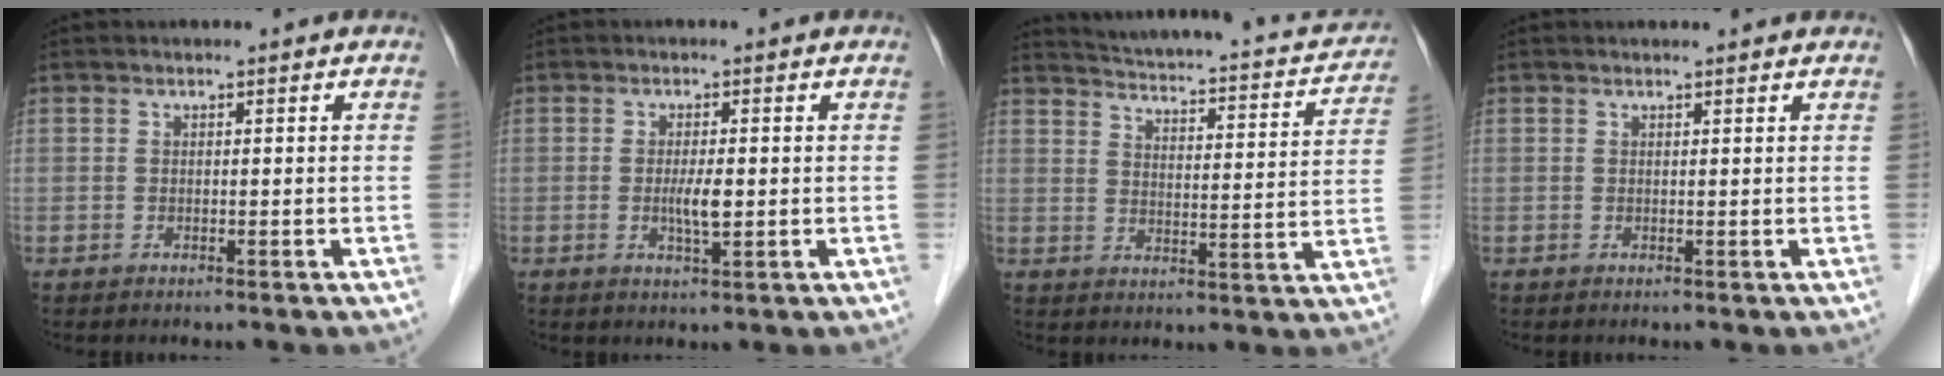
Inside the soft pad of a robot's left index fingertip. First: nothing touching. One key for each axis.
{"total": 2.8, "fx": -0.2, "fy": 0.4, "fz": 2.8, "tx": -0.054, "ty": -0.004, "tz": -0.002}
{"total": 18.2, "fx": 15.6, "fy": 4.9, "fz": 8.0, "tx": -0.109, "ty": 0.005, "tz": 0.185}
{"total": 2.8, "fx": 2.7, "fy": 0.4, "fz": 0.5, "tx": -0.011, "ty": 0.014, "tz": 0.028}